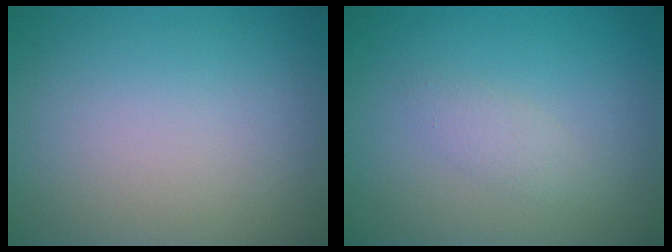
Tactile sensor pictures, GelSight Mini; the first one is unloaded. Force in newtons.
{"total": 1.4, "press": 1.4, "slide": 0.0}